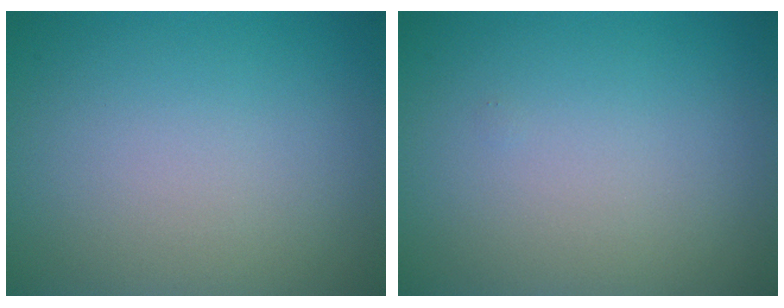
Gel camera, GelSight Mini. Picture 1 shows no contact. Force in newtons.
{"total": 0.0}